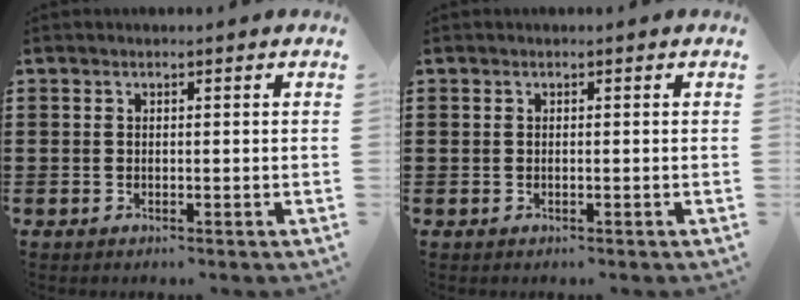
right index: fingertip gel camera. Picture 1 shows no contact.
{"total": 0.0}